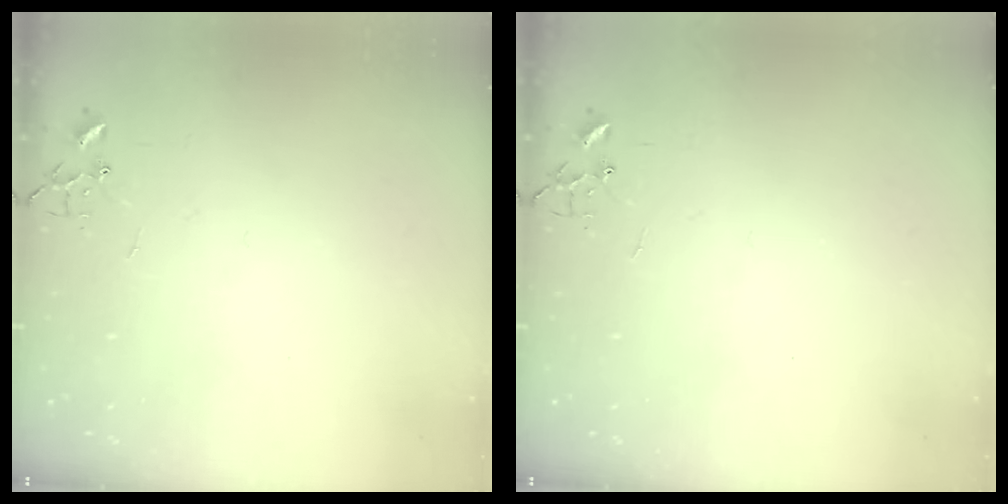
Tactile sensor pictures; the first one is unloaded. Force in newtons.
{"total": 0.0}